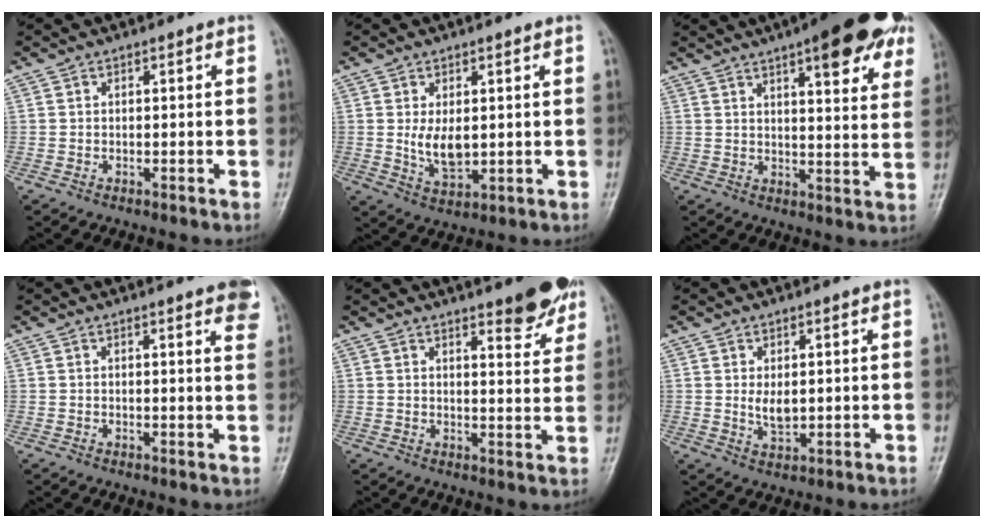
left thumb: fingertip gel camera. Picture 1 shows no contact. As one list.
[{"total": 5.6, "force": [0.7, 3.1, 4.6], "torque": [-0.072, -0.015, 0.023]}, {"total": 19.1, "force": [10.6, 5.4, 14.9], "torque": [-0.172, -0.025, 0.133]}, {"total": 6.4, "force": [4.2, 1.1, 4.7], "torque": [-0.043, -0.010, 0.040]}, {"total": 8.4, "force": [5.8, 2.2, 5.7], "torque": [-0.052, -0.037, 0.075]}, {"total": 3.5, "force": [0.9, 1.8, 2.9], "torque": [-0.045, -0.014, 0.022]}]